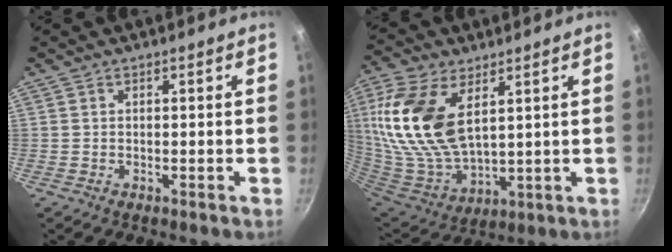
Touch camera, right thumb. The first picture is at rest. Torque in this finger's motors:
{"motor_torque": [-1.14, 2.79, 2.02, 0.28, 0.64]}